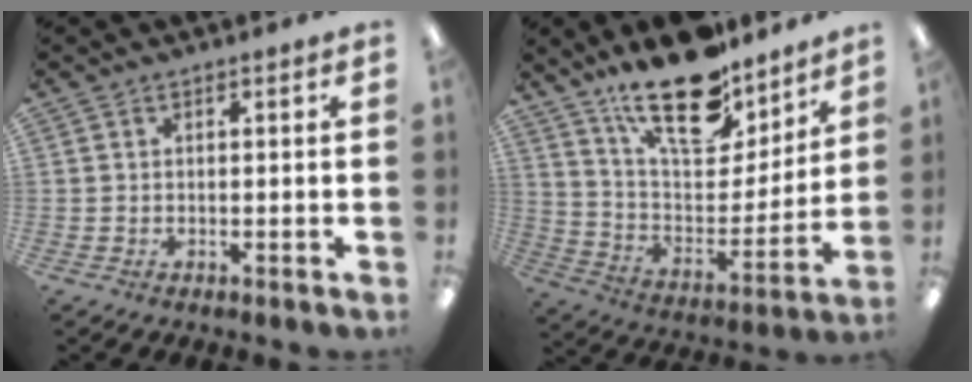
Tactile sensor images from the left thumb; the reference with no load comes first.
{"total": 21.6, "force": [16.3, 8.5, 11.2], "torque": [-0.191, -0.106, 0.285]}